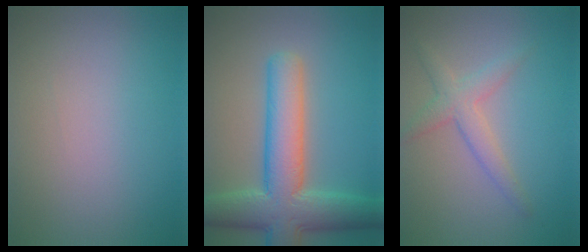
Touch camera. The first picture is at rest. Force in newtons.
{"total": 8.9, "press": 8.9, "slide": 0.4}
{"total": 2.2, "press": 2.2, "slide": 0.2}